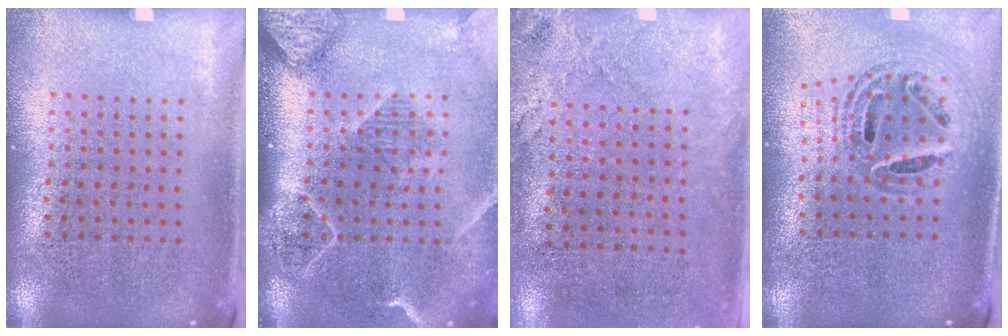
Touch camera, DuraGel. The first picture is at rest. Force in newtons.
{"total": 2.5, "press": 2.0, "slide": 1.4}
{"total": 2.5, "press": 2.0, "slide": 1.5}
{"total": 1.0, "press": 1.0, "slide": 0.2}